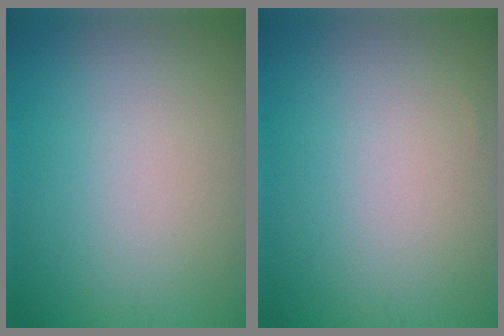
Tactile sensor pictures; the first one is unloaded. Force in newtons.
{"total": 0.0}